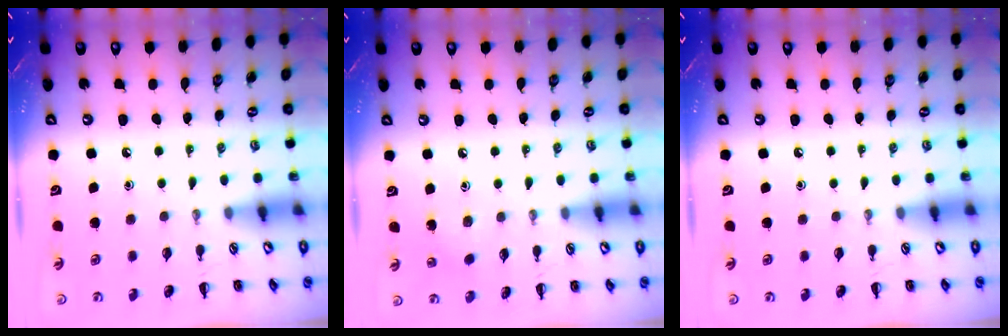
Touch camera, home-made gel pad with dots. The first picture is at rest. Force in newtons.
{"total": 3.9, "press": 3.7, "slide": 1.3}
{"total": 0.0}